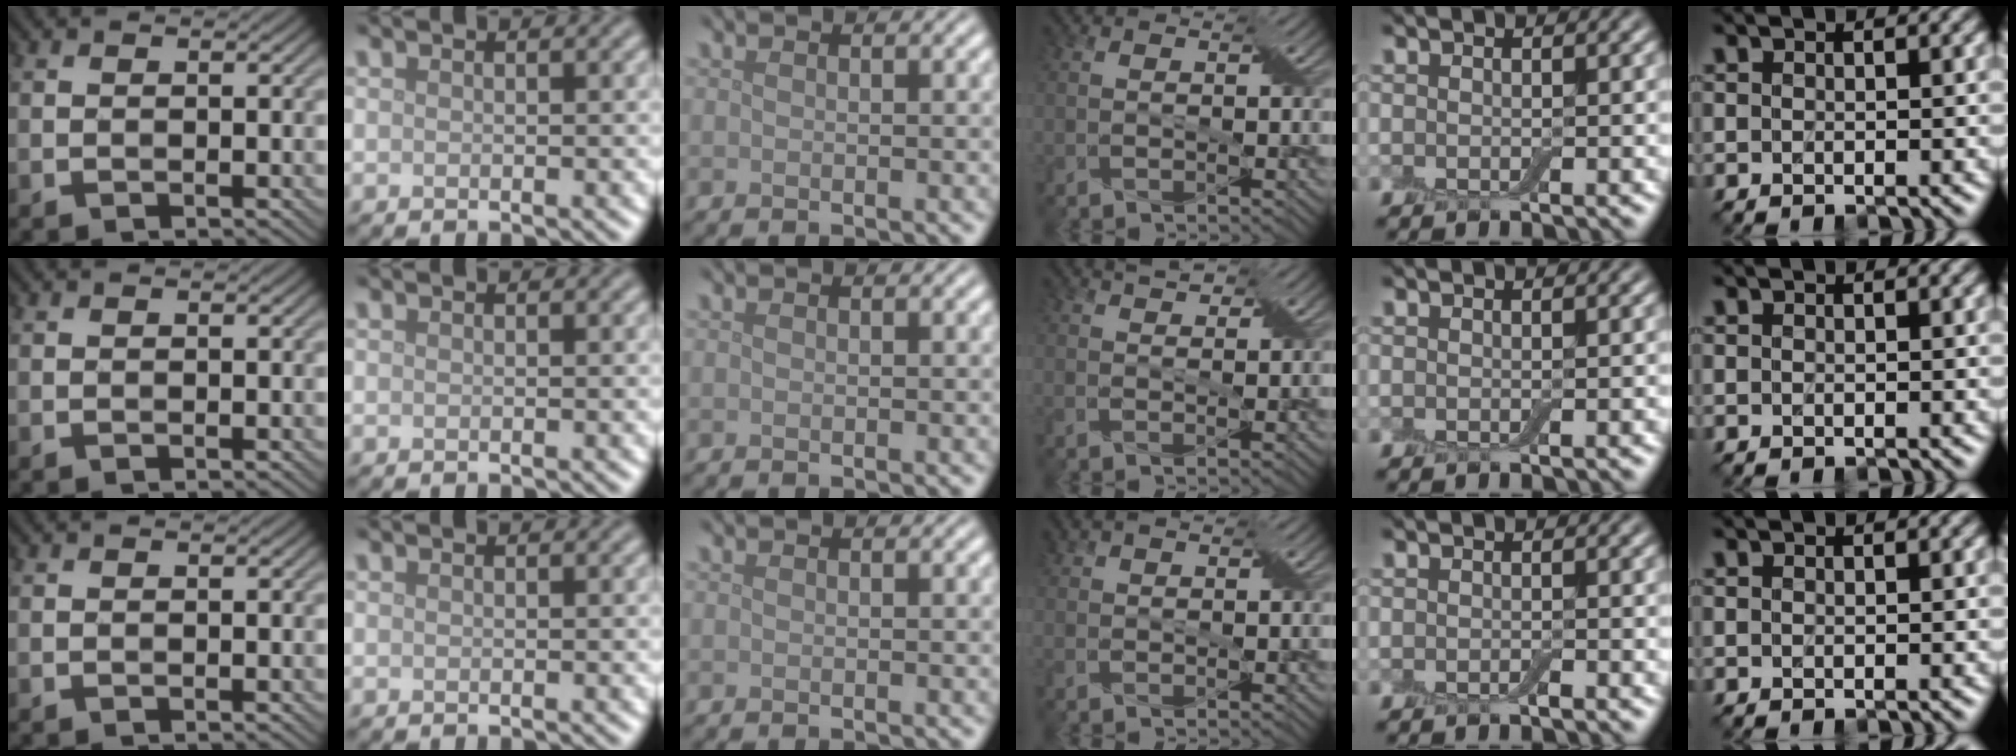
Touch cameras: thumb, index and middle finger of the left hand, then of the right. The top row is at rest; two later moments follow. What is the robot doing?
{"motion": "pour", "object": "cup"}